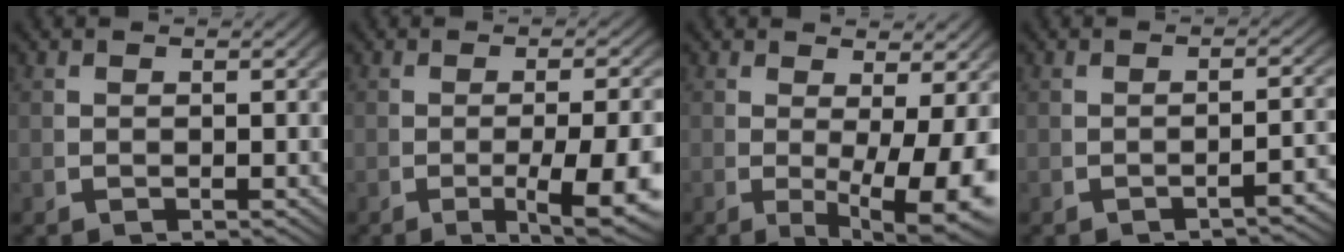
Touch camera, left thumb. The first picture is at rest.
{"total": 7.4, "force": [-2.4, 2.6, 6.5], "torque": [-0.105, -0.017, -0.027]}
{"total": 7.1, "force": [-0.4, 3.1, 6.4], "torque": [-0.097, -0.025, 0.004]}
{"total": 2.4, "force": [-1.6, 0.2, 1.7], "torque": [-0.027, 0.001, -0.021]}